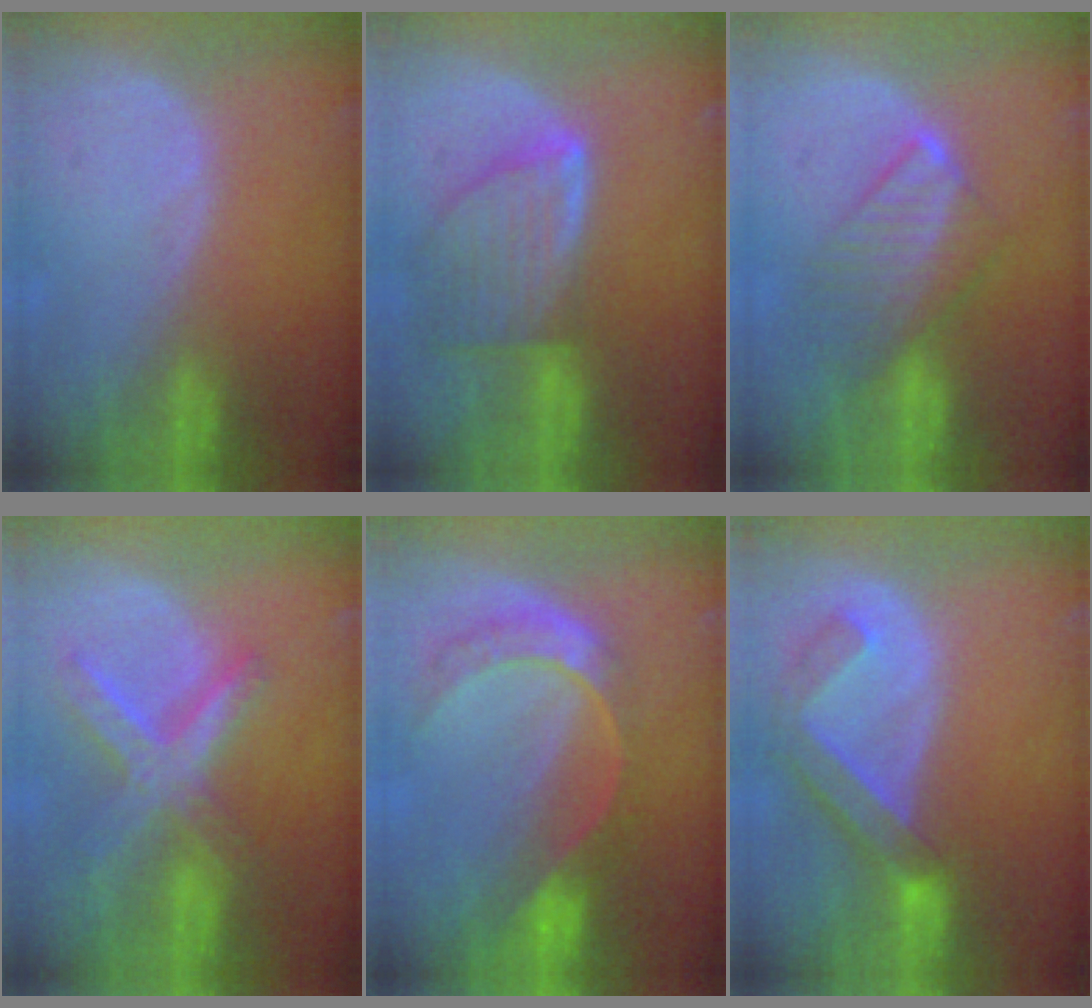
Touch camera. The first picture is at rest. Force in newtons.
{"total": 8.0, "press": 7.1, "slide": 3.6}
{"total": 6.5, "press": 6.5, "slide": 1.0}
{"total": 8.1, "press": 7.0, "slide": 4.1}
{"total": 7.9, "press": 6.5, "slide": 4.4}
{"total": 6.3, "press": 5.9, "slide": 2.2}